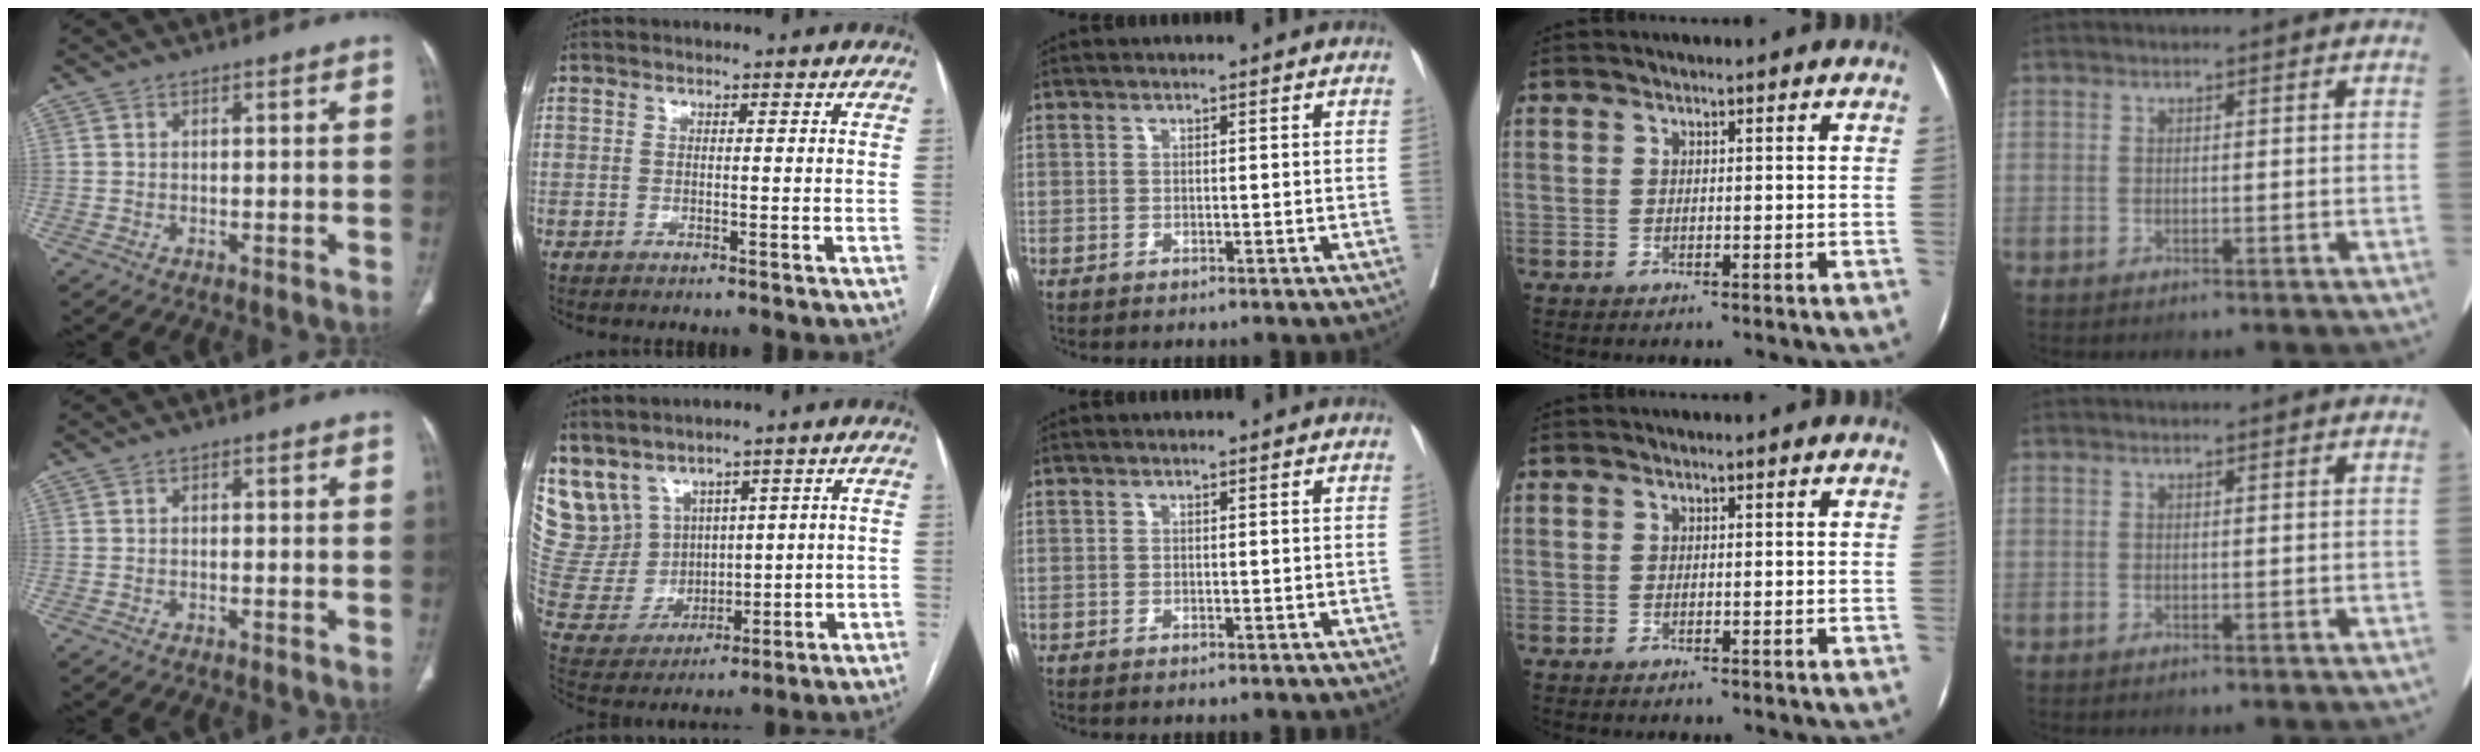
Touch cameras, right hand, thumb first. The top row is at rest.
{"thumb": {"total": 0.6, "force": [-0.1, 0.3, 0.5], "torque": [-0.010, 0.003, 0.000]}, "index": {"total": 11.7, "force": [7.7, 8.1, 3.3], "torque": [-0.095, 0.033, 0.186]}}